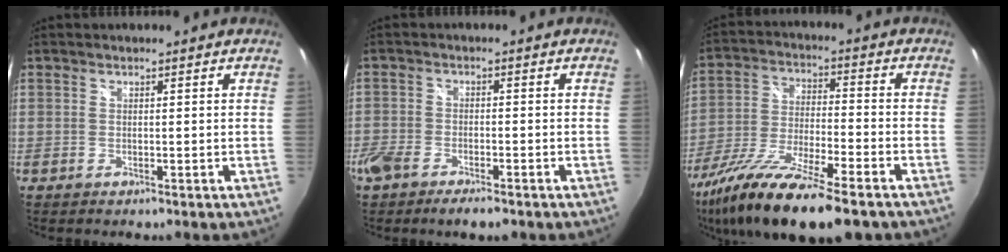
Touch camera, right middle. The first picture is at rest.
{"total": 7.5, "force": [-5.4, 3.0, 4.3], "torque": [-0.115, -0.021, -0.104]}
{"total": 20.2, "force": [-14.3, 4.2, 13.6], "torque": [-0.268, -0.055, -0.257]}